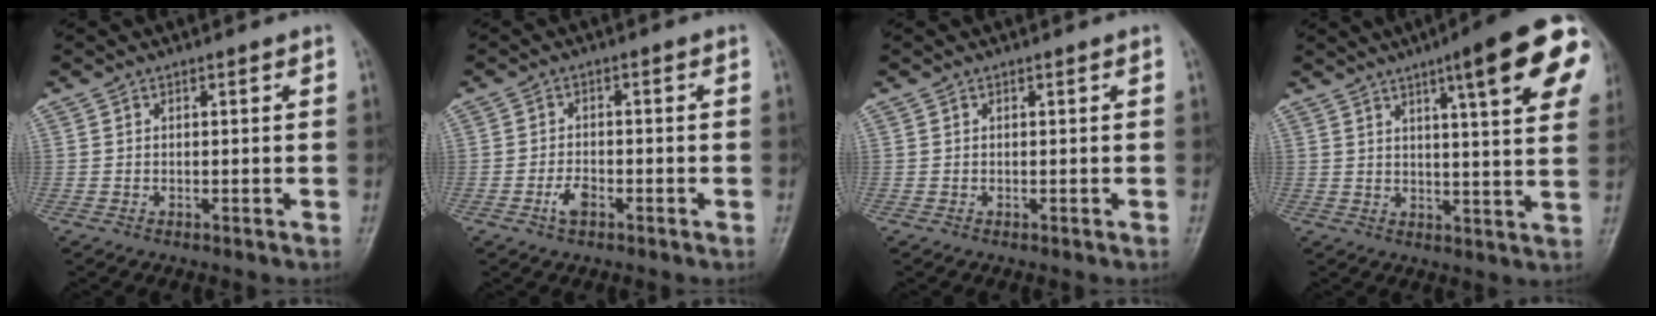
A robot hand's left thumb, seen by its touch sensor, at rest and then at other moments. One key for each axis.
{"total": 3.2, "fx": -1.7, "fy": 1.6, "fz": 2.1, "tx": -0.042, "ty": 0.011, "tz": -0.033}
{"total": 0.0}
{"total": 18.0, "fx": 8.0, "fy": 3.2, "fz": 15.8, "tx": -0.186, "ty": -0.017, "tz": 0.098}